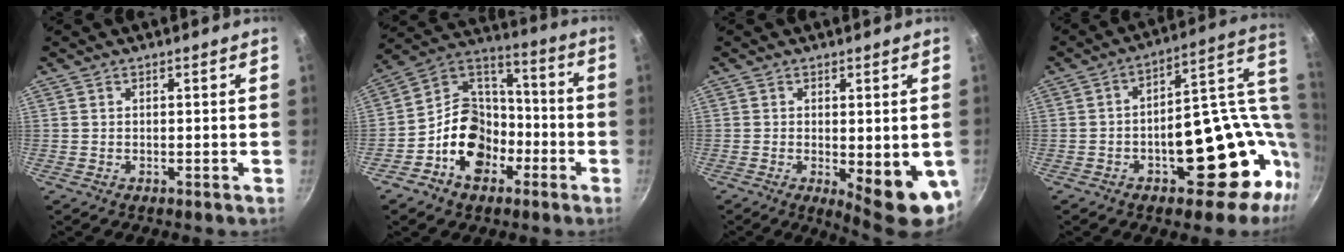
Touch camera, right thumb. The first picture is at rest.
{"total": 15.2, "force": [-5.8, 11.6, 8.0], "torque": [-0.097, 0.062, -0.110]}
{"total": 10.9, "force": [-2.0, 3.6, 10.1], "torque": [-0.110, -0.013, -0.015]}
{"total": 23.8, "force": [-1.2, 13.3, 19.6], "torque": [-0.201, 0.029, 0.005]}